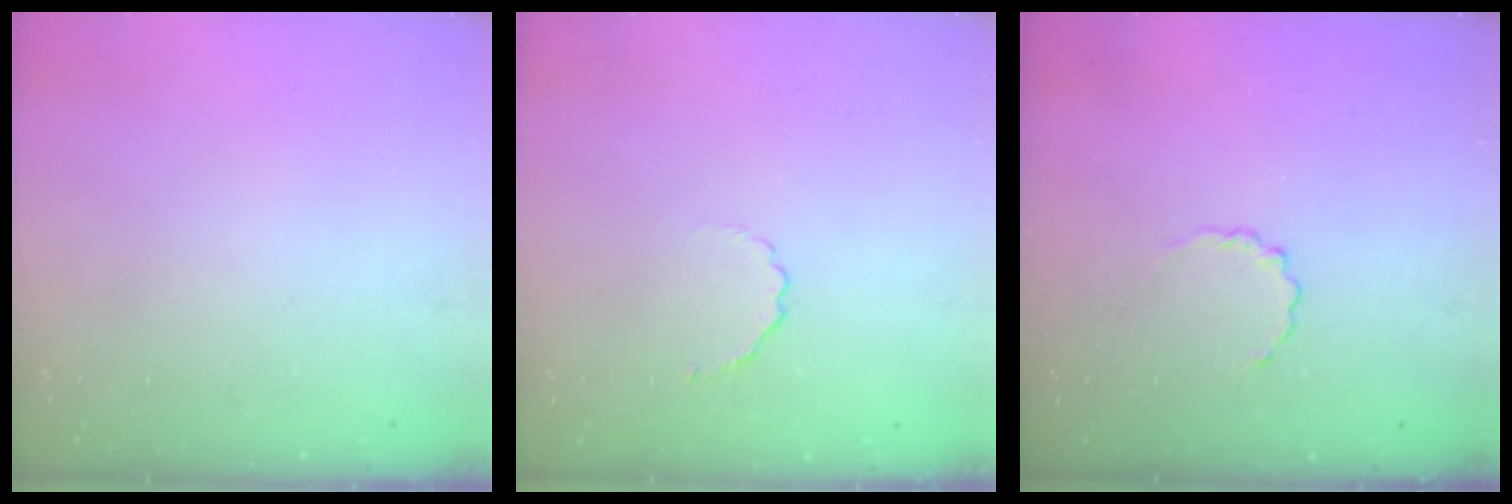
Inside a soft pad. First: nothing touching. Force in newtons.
{"total": 2.7, "press": 2.5, "slide": 0.9}
{"total": 3.6, "press": 3.4, "slide": 1.2}